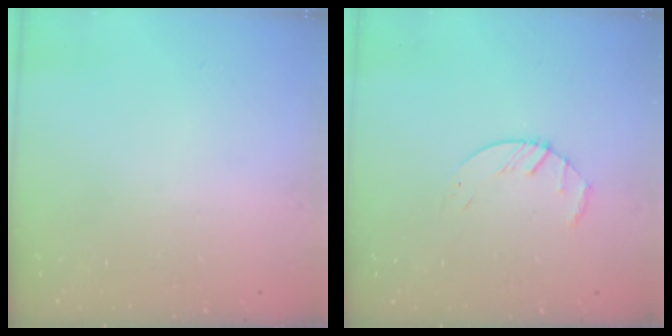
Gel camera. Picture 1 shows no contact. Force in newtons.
{"total": 4.3, "press": 4.2, "slide": 0.6}